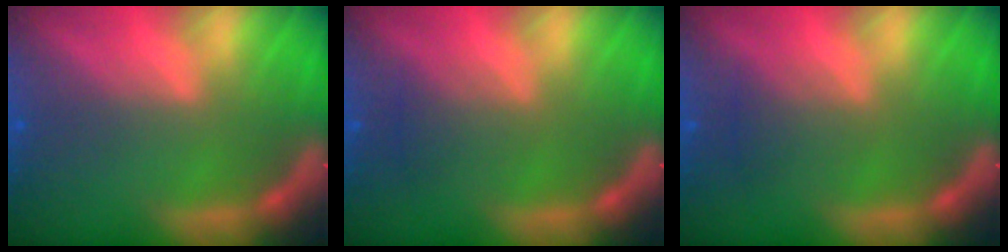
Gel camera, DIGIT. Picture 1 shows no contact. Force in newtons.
{"total": 2.0}
{"total": 2.0}